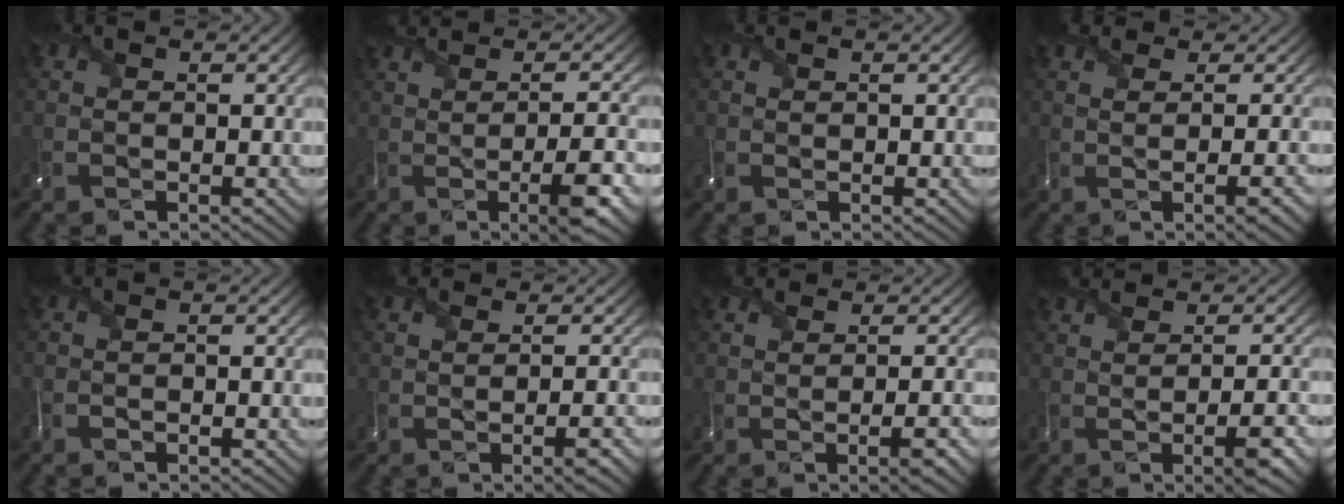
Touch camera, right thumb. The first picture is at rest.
{"total": 5.9, "force": [-0.8, 0.6, 5.8], "torque": [-0.070, 0.017, -0.015]}
{"total": 0.0}
{"total": 5.4, "force": [2.4, 1.9, 4.5], "torque": [-0.054, 0.031, 0.014]}
{"total": 1.2, "force": [-1.0, -0.4, -0.4], "torque": [0.010, 0.000, -0.021]}
{"total": 2.7, "force": [0.4, 0.7, 2.6], "torque": [-0.027, 0.013, -0.014]}
{"total": 3.4, "force": [0.8, 0.9, 3.2], "torque": [-0.031, 0.017, -0.008]}
{"total": 3.7, "force": [0.2, 0.5, 3.7], "torque": [-0.043, 0.014, -0.002]}